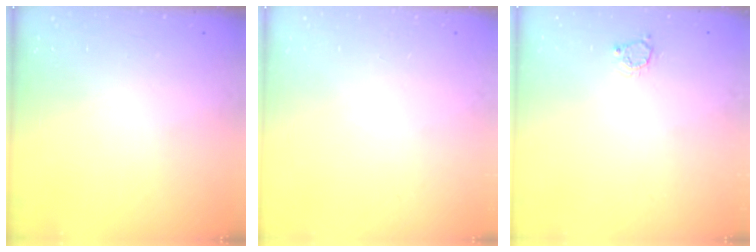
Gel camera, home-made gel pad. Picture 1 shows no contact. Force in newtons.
{"total": 0.0}
{"total": 3.4, "press": 3.4, "slide": 0.4}